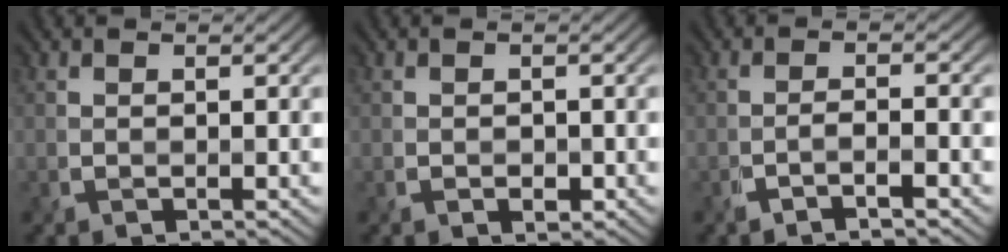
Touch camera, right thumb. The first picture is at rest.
{"total": 1.1, "force": [-0.5, 0.7, 0.6], "torque": [-0.010, -0.006, -0.006]}
{"total": 2.3, "force": [-1.4, 0.3, 1.8], "torque": [-0.026, 0.007, -0.040]}